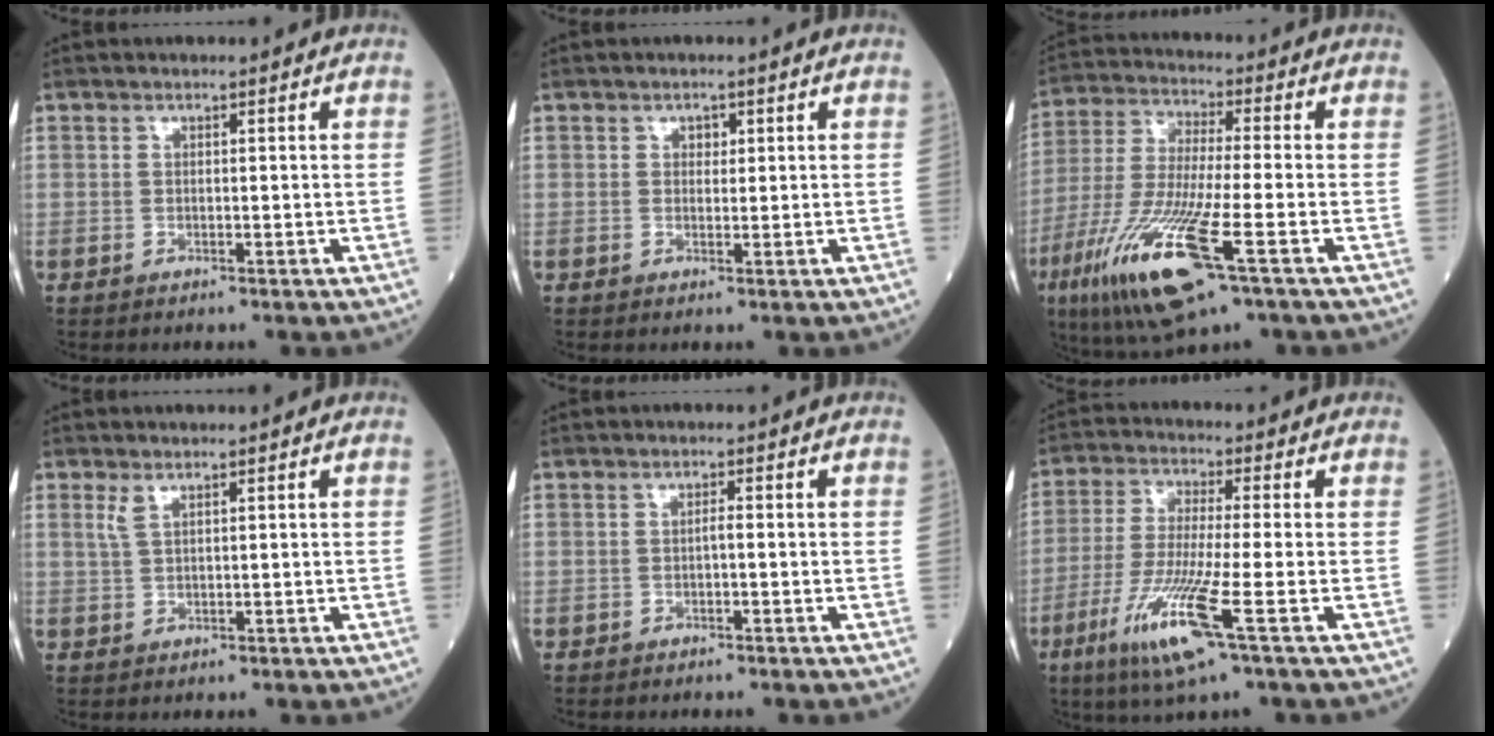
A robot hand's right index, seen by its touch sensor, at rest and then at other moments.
{"total": 1.3, "force": [0.5, 0.9, 0.7], "torque": [-0.007, -0.001, 0.006]}
{"total": 17.7, "force": [-7.8, 2.0, 15.7], "torque": [-0.352, -0.046, -0.144]}
{"total": 1.5, "force": [1.0, 0.2, 1.1], "torque": [-0.034, 0.001, 0.025]}
{"total": 0.8, "force": [-0.2, 0.0, 0.7], "torque": [-0.011, 0.002, -0.005]}
{"total": 11.5, "force": [-5.0, -0.4, 10.4], "torque": [-0.221, -0.031, -0.098]}